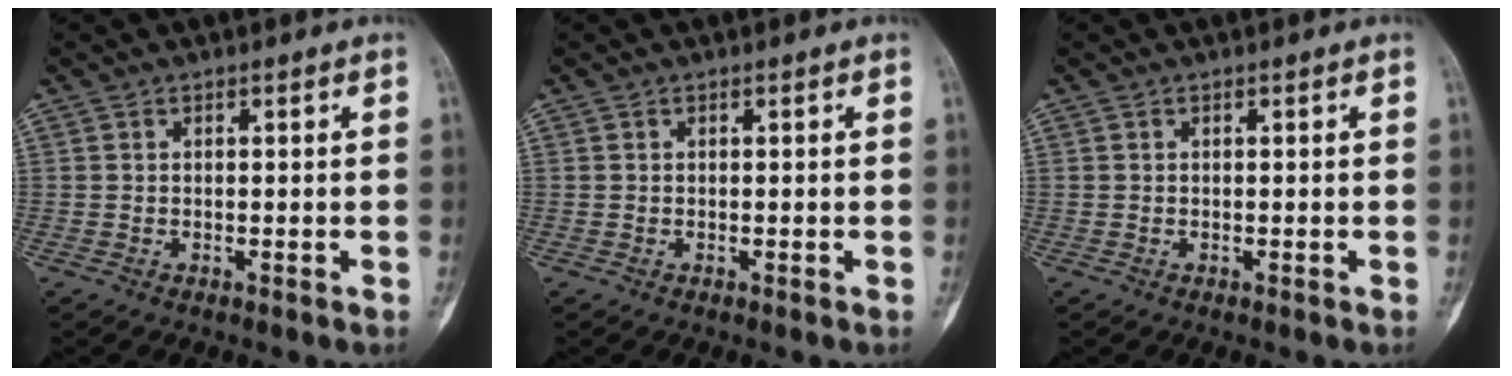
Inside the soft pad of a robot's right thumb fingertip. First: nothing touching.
{"total": 0.0}
{"total": 0.0}